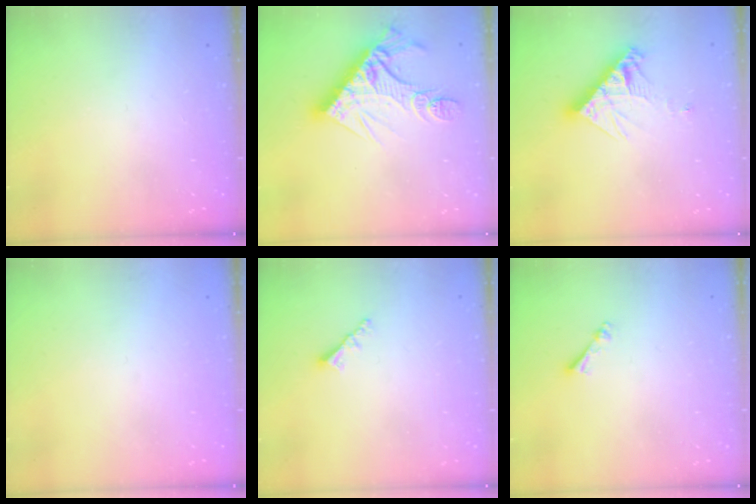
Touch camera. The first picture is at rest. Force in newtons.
{"total": 16.2, "press": 16.2, "slide": 1.5}
{"total": 11.9, "press": 11.8, "slide": 1.0}
{"total": 1.6, "press": 1.6, "slide": 0.2}
{"total": 2.3, "press": 2.3, "slide": 0.1}
{"total": 2.4, "press": 2.3, "slide": 0.4}